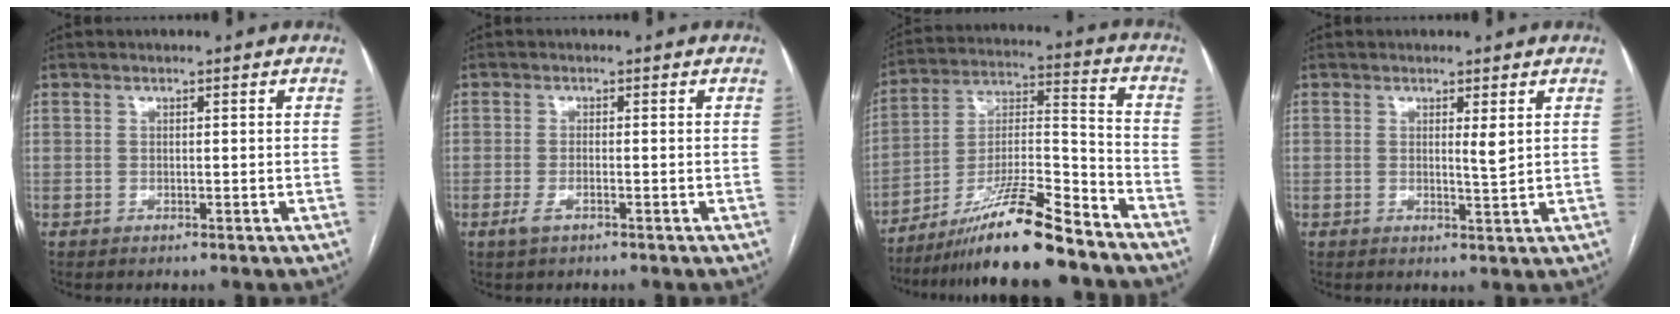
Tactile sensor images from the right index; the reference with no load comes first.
{"total": 1.8, "force": [-1.0, 0.4, 1.4], "torque": [-0.031, -0.002, -0.020]}
{"total": 16.4, "force": [-13.2, 0.8, 9.7], "torque": [-0.179, -0.003, -0.229]}
{"total": 1.8, "force": [0.6, 0.0, 1.7], "torque": [-0.030, -0.005, 0.012]}